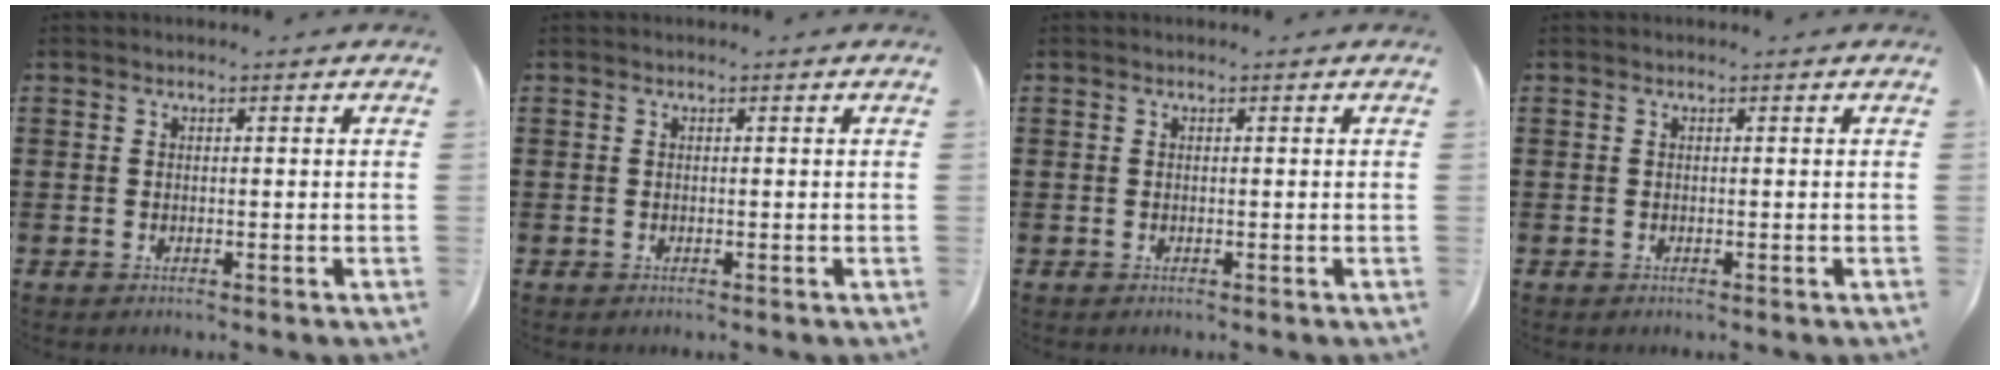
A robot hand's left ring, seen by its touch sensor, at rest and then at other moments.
{"total": 0.0}
{"total": 0.0}
{"total": 0.0}